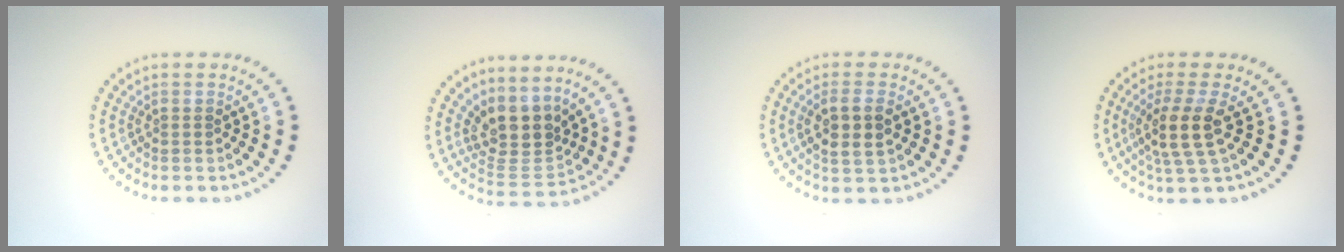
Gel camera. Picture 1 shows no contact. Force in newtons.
{"total": 4.0, "press": 3.2, "slide": 2.5}
{"total": 2.9, "press": 2.7, "slide": 0.8}
{"total": 3.8, "press": 3.0, "slide": 2.3}